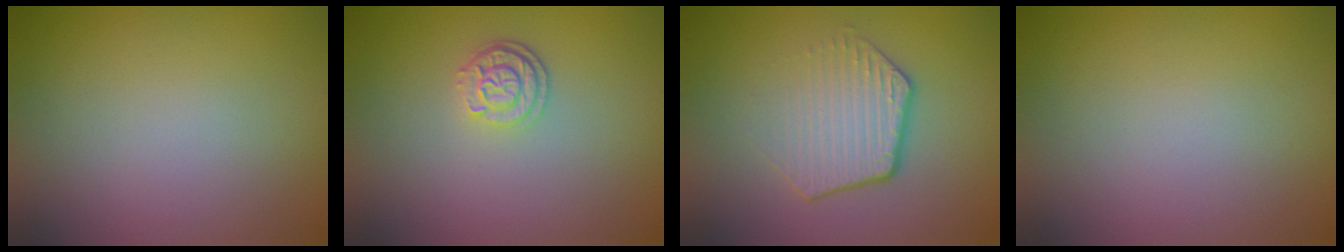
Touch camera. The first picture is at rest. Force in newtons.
{"total": 2.6, "press": 2.2, "slide": 1.4}
{"total": 4.1, "press": 3.0, "slide": 2.9}
{"total": 0.0}